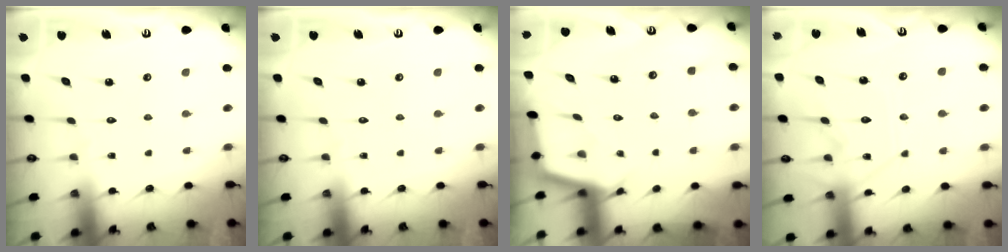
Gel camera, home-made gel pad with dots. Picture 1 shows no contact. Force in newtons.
{"total": 0.0}
{"total": 2.7, "press": 2.7, "slide": 0.2}
{"total": 13.8, "press": 13.8, "slide": 1.5}